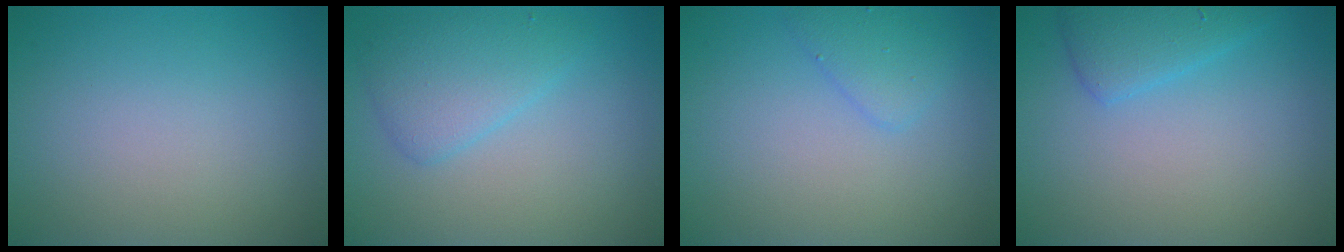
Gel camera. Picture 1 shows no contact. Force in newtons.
{"total": 3.4, "press": 3.4, "slide": 0.1}
{"total": 1.9, "press": 1.9, "slide": 0.0}
{"total": 2.5, "press": 2.5, "slide": 0.2}